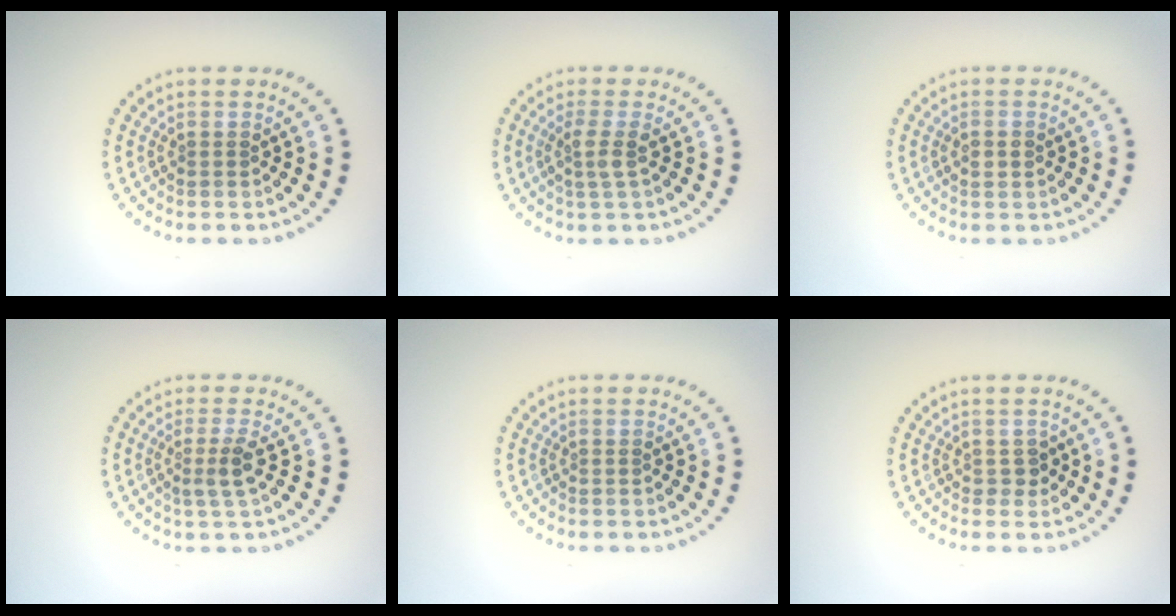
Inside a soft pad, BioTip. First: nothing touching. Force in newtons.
{"total": 1.9, "press": 1.5, "slide": 1.2}
{"total": 1.5, "press": 1.5, "slide": 0.1}
{"total": 2.2, "press": 1.7, "slide": 1.3}
{"total": 0.0}
{"total": 1.1, "press": 1.0, "slide": 0.4}